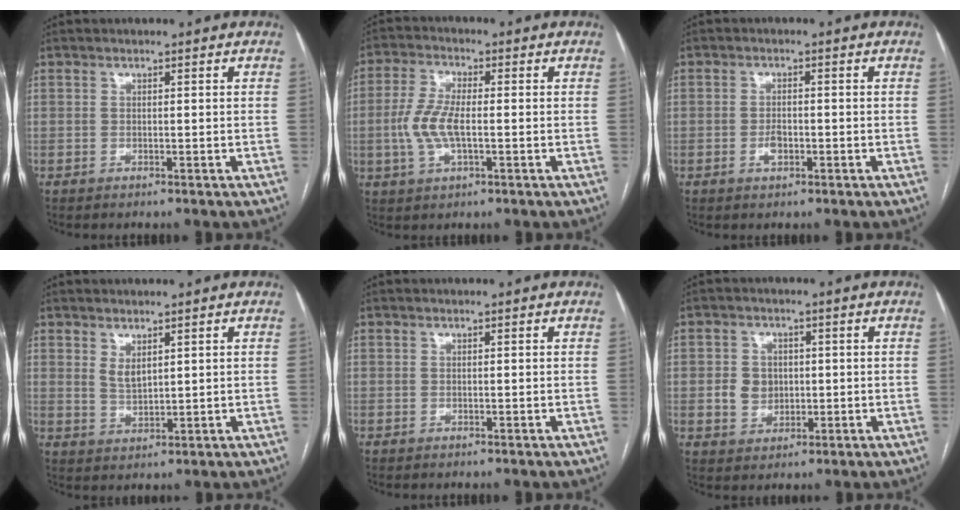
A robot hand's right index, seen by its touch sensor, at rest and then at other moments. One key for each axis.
{"total": 7.0, "fx": -0.9, "fy": 2.5, "fz": 6.5, "tx": -0.150, "ty": 0.003, "tz": -0.018}
{"total": 2.5, "fx": -0.8, "fy": 1.2, "fz": 2.0, "tx": -0.039, "ty": 0.002, "tz": -0.013}
{"total": 2.7, "fx": 1.6, "fy": 1.2, "fz": 1.9, "tx": -0.038, "ty": -0.006, "tz": 0.039}
{"total": 0.0}
{"total": 4.6, "fx": 0.1, "fy": 4.1, "fz": 2.1, "tx": -0.037, "ty": 0.011, "tz": 0.011}